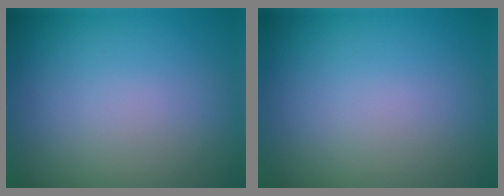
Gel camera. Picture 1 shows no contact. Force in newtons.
{"total": 0.0}